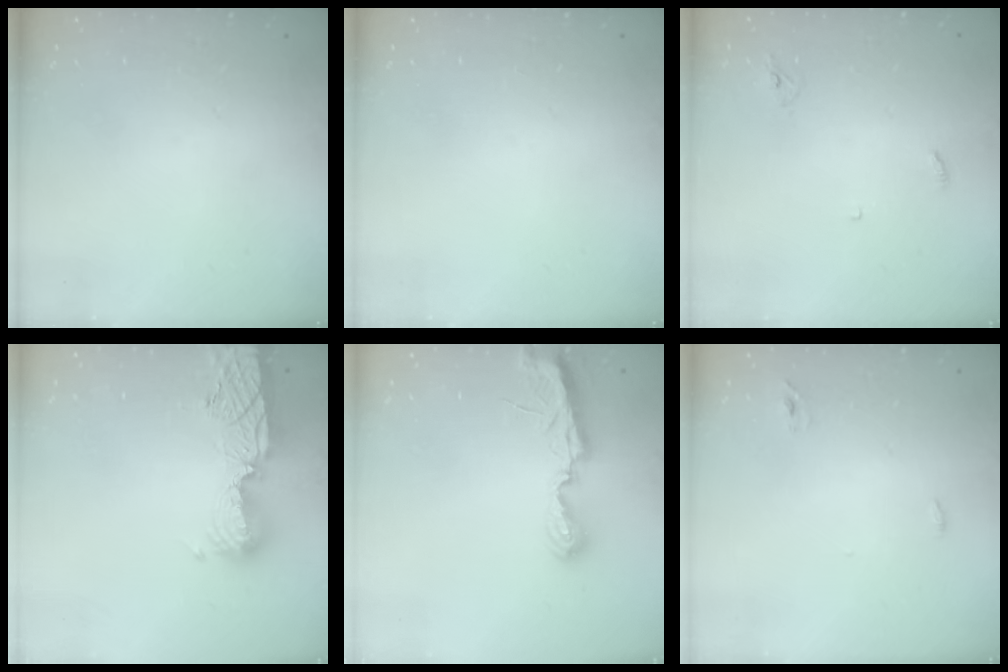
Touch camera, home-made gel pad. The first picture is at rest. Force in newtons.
{"total": 0.0}
{"total": 2.9, "press": 2.9, "slide": 0.2}
{"total": 13.4, "press": 13.3, "slide": 1.0}
{"total": 7.2, "press": 7.2, "slide": 0.1}
{"total": 2.9, "press": 2.7, "slide": 1.0}